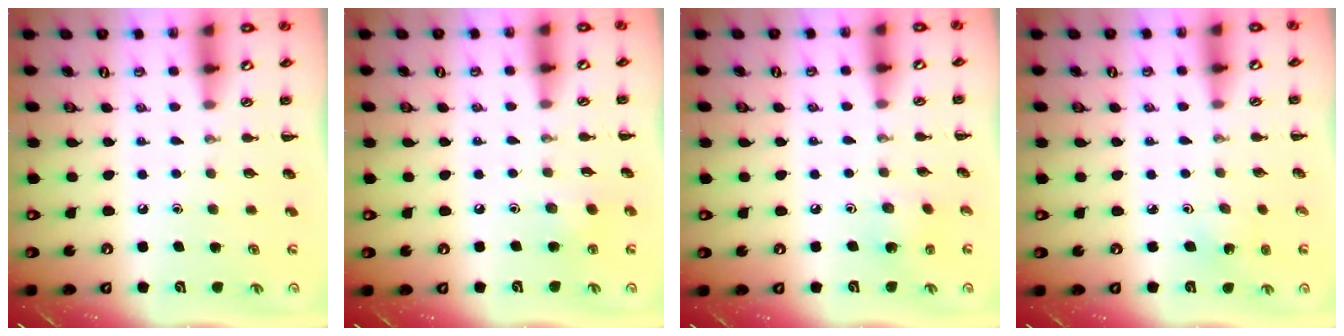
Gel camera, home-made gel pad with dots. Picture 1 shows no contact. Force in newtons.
{"total": 3.7, "press": 3.5, "slide": 1.2}
{"total": 3.3, "press": 3.1, "slide": 1.0}
{"total": 3.0, "press": 2.9, "slide": 0.9}